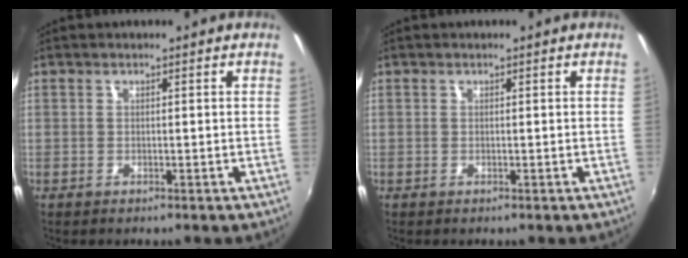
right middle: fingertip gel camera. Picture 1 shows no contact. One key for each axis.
{"total": 0.0}